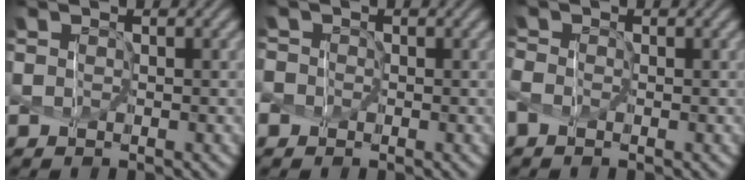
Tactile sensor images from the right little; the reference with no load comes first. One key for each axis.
{"total": 3.3, "fx": -1.4, "fy": 2.9, "fz": 0.8, "tx": -0.033, "ty": 0.009, "tz": -0.043}
{"total": 1.3, "fx": -1.2, "fy": -0.2, "fz": 0.1, "tx": -0.026, "ty": -0.009, "tz": -0.008}